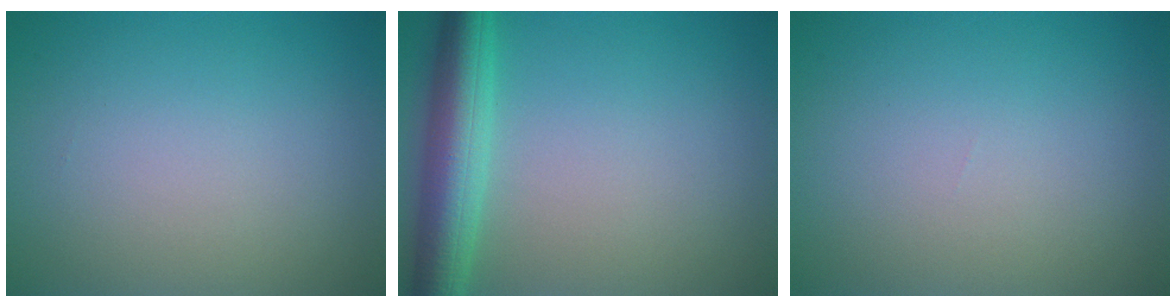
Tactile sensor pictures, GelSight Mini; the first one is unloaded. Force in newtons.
{"total": 5.7, "press": 5.7, "slide": 0.3}
{"total": 0.0}